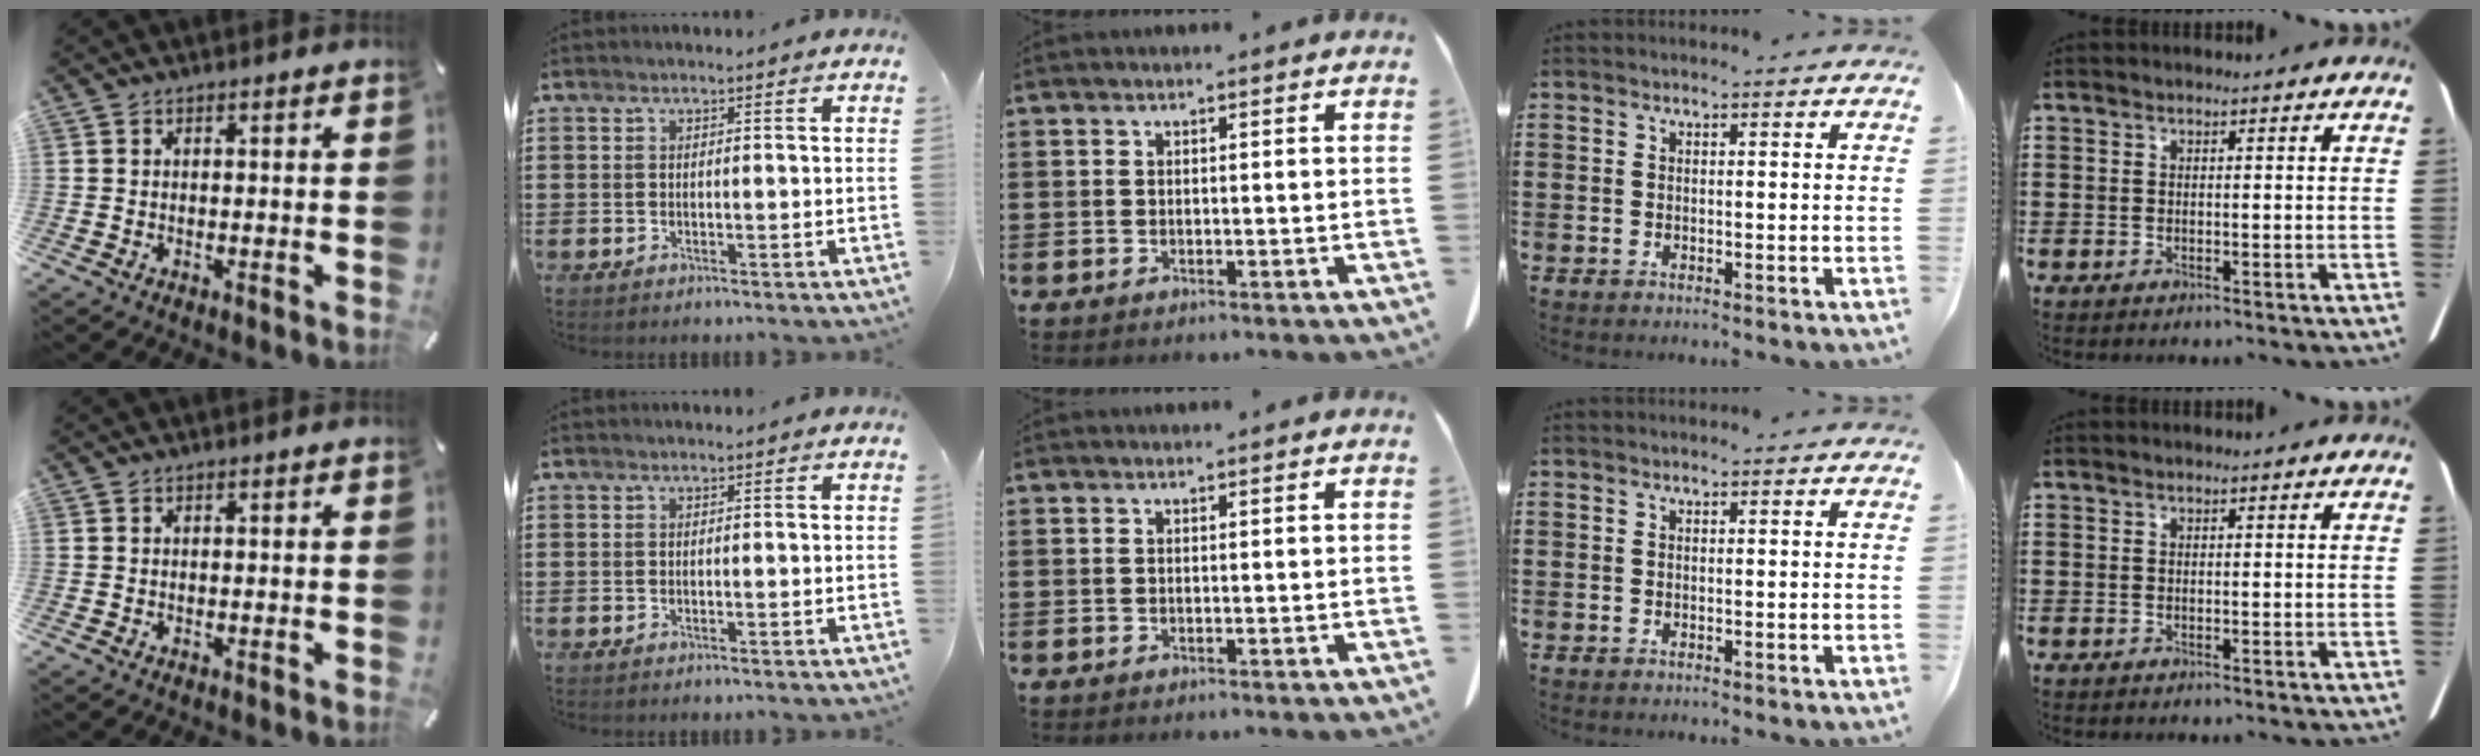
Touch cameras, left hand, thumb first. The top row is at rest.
{}